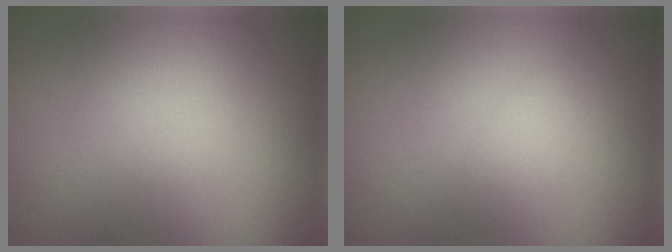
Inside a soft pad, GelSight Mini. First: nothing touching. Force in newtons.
{"total": 1.6, "press": 1.6, "slide": 0.1}